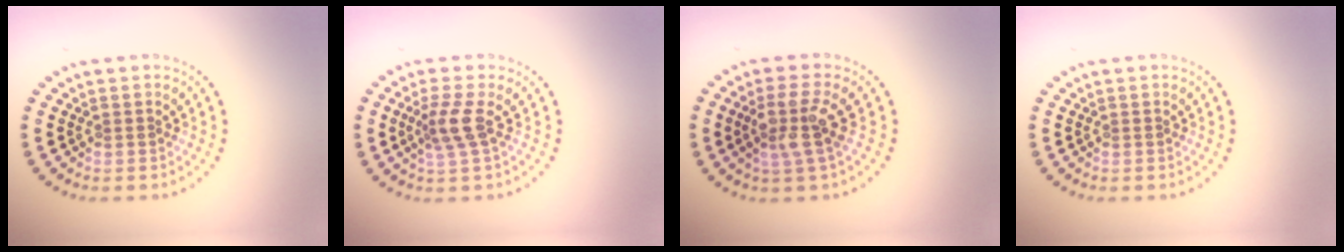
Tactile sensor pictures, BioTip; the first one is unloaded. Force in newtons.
{"total": 2.4, "press": 1.8, "slide": 1.6}
{"total": 3.5, "press": 3.0, "slide": 1.9}
{"total": 0.0}